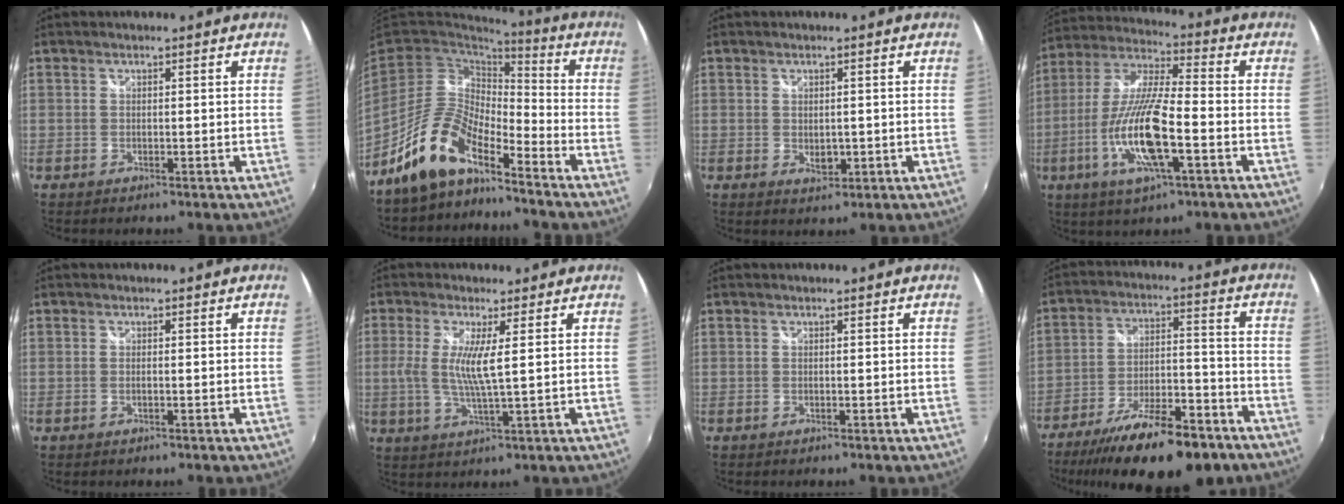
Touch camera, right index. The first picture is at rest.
{"total": 11.7, "force": [-8.9, 3.8, 6.5], "torque": [-0.136, 0.014, -0.175]}
{"total": 2.5, "force": [-0.2, 1.7, 1.7], "torque": [-0.026, -0.004, -0.001]}
{"total": 16.7, "force": [-5.4, 3.6, 15.3], "torque": [-0.317, -0.014, -0.107]}
{"total": 0.8, "force": [-0.2, 0.0, 0.8], "torque": [-0.015, 0.000, -0.005]}
{"total": 6.4, "force": [0.7, 0.1, 6.3], "torque": [-0.133, -0.011, 0.010]}
{"total": 0.0}
{"total": 22.1, "force": [-16.7, 6.8, 12.8], "torque": [-0.227, -0.023, -0.244]}